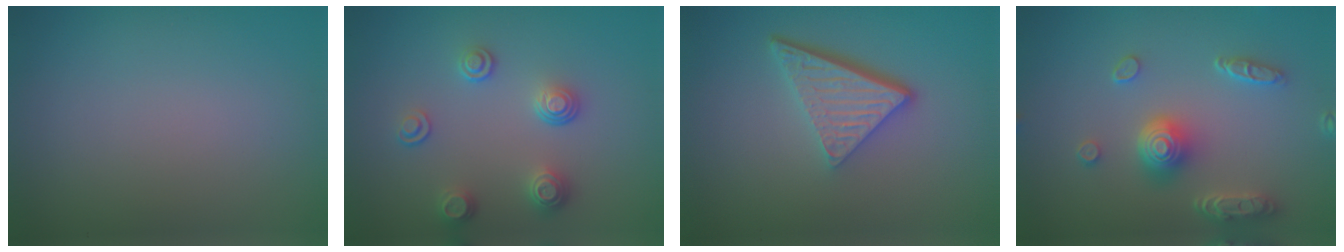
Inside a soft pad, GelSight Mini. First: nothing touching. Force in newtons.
{"total": 2.9, "press": 2.6, "slide": 1.4}
{"total": 5.3, "press": 3.6, "slide": 3.8}
{"total": 4.9, "press": 3.9, "slide": 3.0}